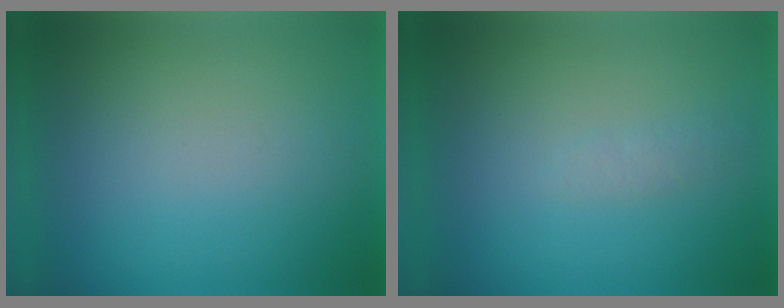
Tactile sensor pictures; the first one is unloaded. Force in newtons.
{"total": 1.3}